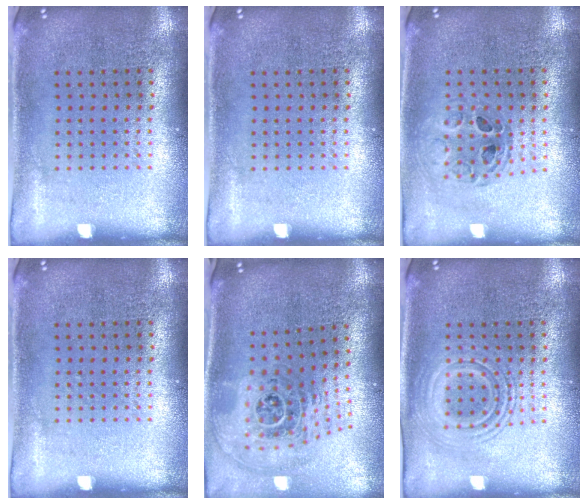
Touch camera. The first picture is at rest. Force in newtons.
{"total": 0.0}
{"total": 0.8, "press": 0.8, "slide": 0.1}
{"total": 0.0}
{"total": 2.1, "press": 1.6, "slide": 1.4}
{"total": 2.5, "press": 2.5, "slide": 0.4}